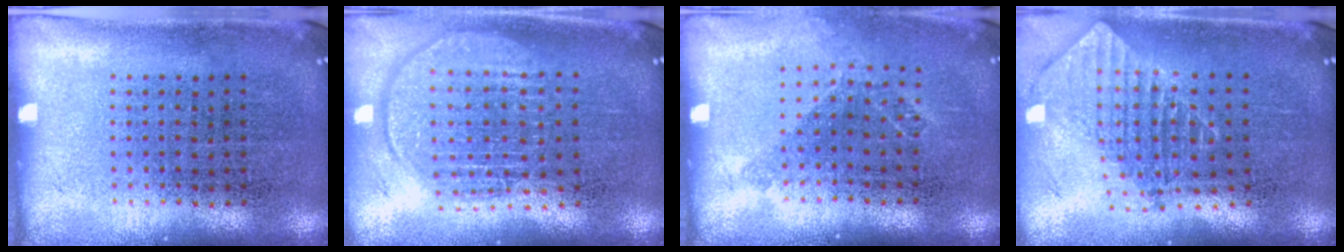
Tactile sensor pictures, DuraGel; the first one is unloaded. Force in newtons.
{"total": 1.9, "press": 1.6, "slide": 1.0}
{"total": 1.1, "press": 0.9, "slide": 0.6}
{"total": 1.9, "press": 1.5, "slide": 1.2}